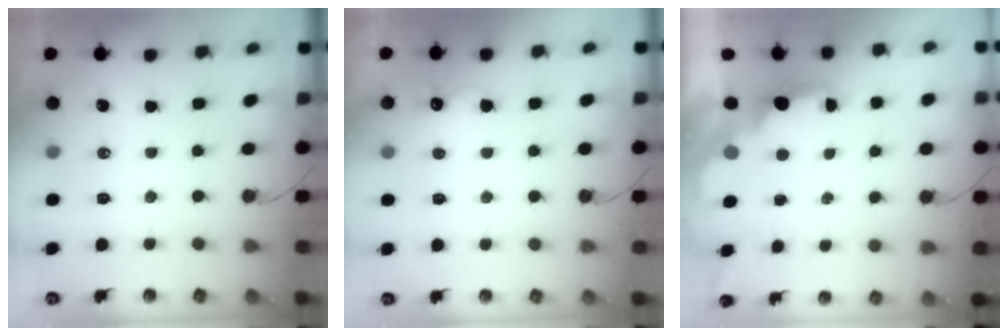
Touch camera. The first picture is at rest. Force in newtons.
{"total": 6.6, "press": 6.5, "slide": 1.1}
{"total": 1.8, "press": 1.6, "slide": 0.7}